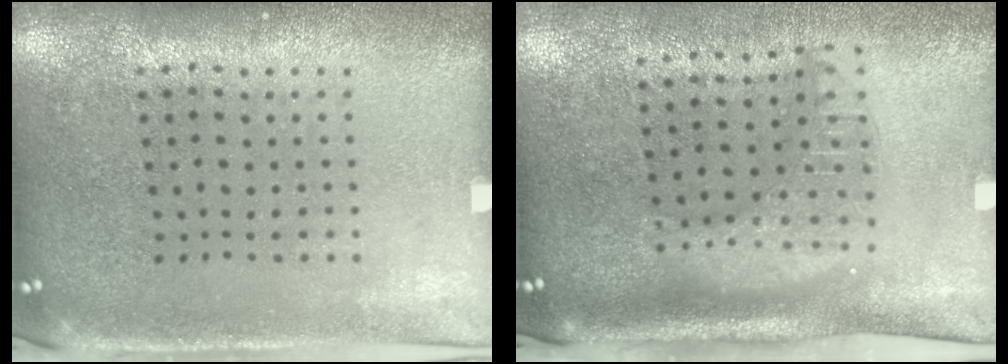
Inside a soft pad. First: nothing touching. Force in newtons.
{"total": 1.9, "press": 1.5, "slide": 1.2}